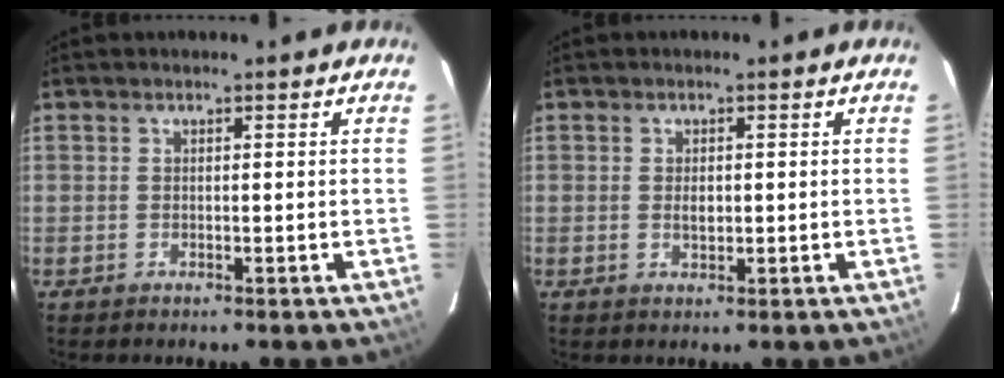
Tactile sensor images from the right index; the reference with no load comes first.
{"total": 1.8, "force": [0.0, 1.2, 1.4], "torque": [-0.022, -0.001, 0.001]}